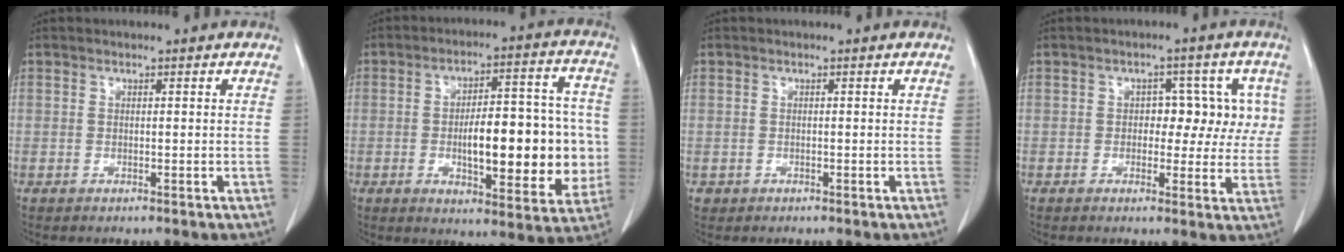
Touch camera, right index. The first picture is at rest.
{"total": 16.3, "force": [-1.8, 5.7, 15.2], "torque": [-0.213, 0.023, -0.018]}
{"total": 0.8, "force": [0.0, 0.8, 0.0], "torque": [0.006, 0.005, -0.003]}
{"total": 6.4, "force": [1.1, 4.3, 4.6], "torque": [-0.033, 0.024, 0.012]}